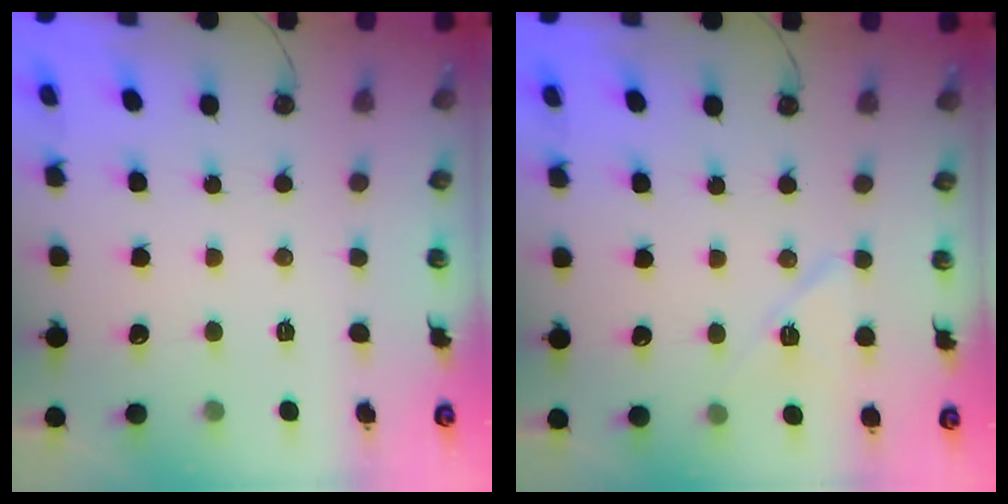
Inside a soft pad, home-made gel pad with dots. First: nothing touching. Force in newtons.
{"total": 8.7, "press": 8.4, "slide": 1.9}